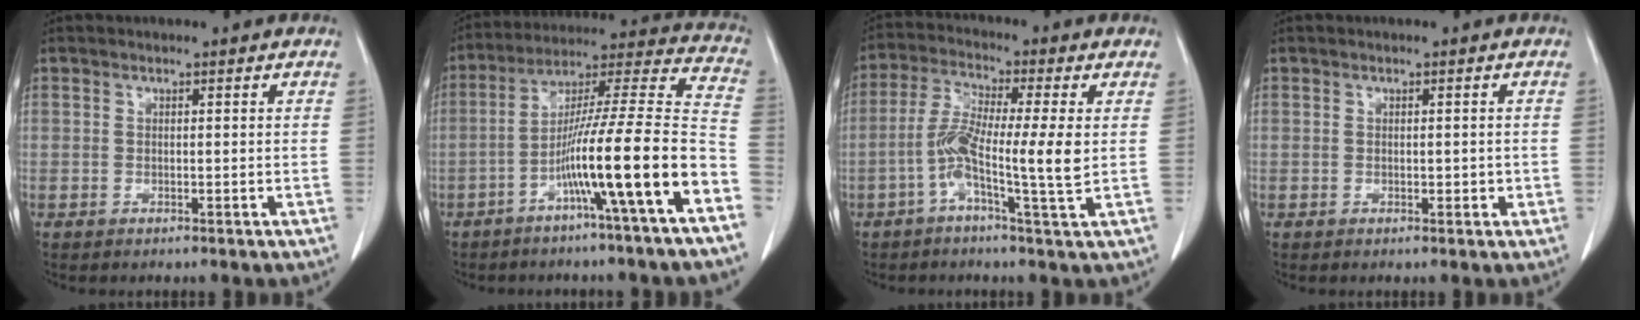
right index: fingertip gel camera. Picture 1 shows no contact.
{"total": 17.9, "force": [-7.8, -1.1, 16.1], "torque": [-0.252, 0.007, -0.136]}
{"total": 9.5, "force": [-1.2, 0.1, 9.5], "torque": [-0.183, 0.007, -0.034]}
{"total": 1.3, "force": [-0.1, 0.8, 1.1], "torque": [-0.012, 0.003, 0.000]}